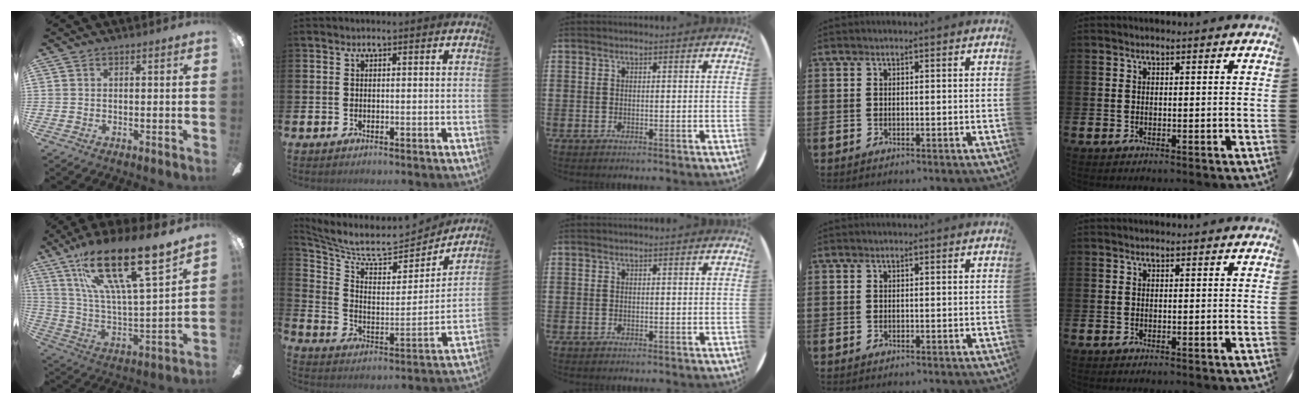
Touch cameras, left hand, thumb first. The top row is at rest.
{"thumb": {"total": 23.6, "force": [15.7, 5.2, 16.9], "torque": [-0.317, -0.093, 0.260]}, "index": {"total": 7.5, "force": [7.0, 1.7, 2.3], "torque": [-0.084, -0.062, 0.117]}}